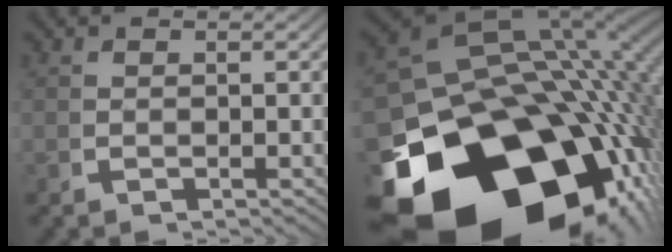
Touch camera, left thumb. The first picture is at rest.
{"total": 34.5, "force": [-6.8, 22.0, 25.7], "torque": [-0.434, -0.097, -0.073]}